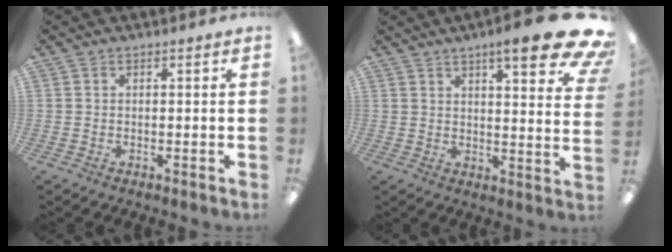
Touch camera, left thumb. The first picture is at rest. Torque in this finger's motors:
{"motor_torque": [0.44, 0.58, 1.63, -1.15, 0.27]}